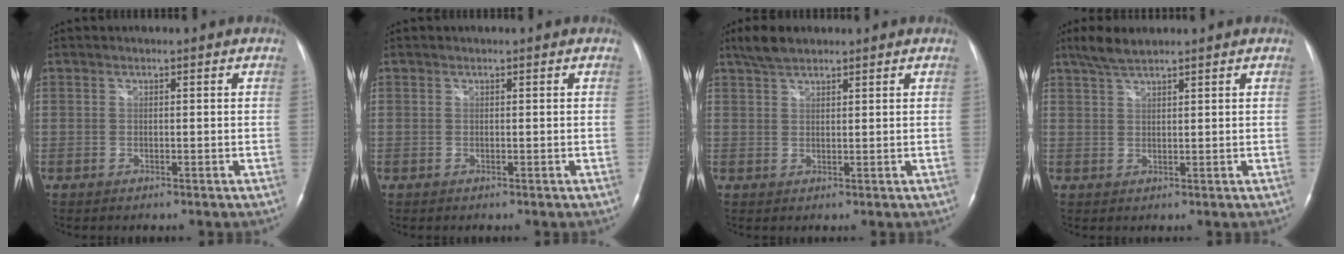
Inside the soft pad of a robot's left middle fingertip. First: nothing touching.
{"total": 0.0}
{"total": 3.9, "force": [3.2, 1.2, 1.9], "torque": [-0.049, 0.010, 0.063]}
{"total": 3.7, "force": [3.1, 0.4, 2.0], "torque": [-0.049, 0.008, 0.065]}